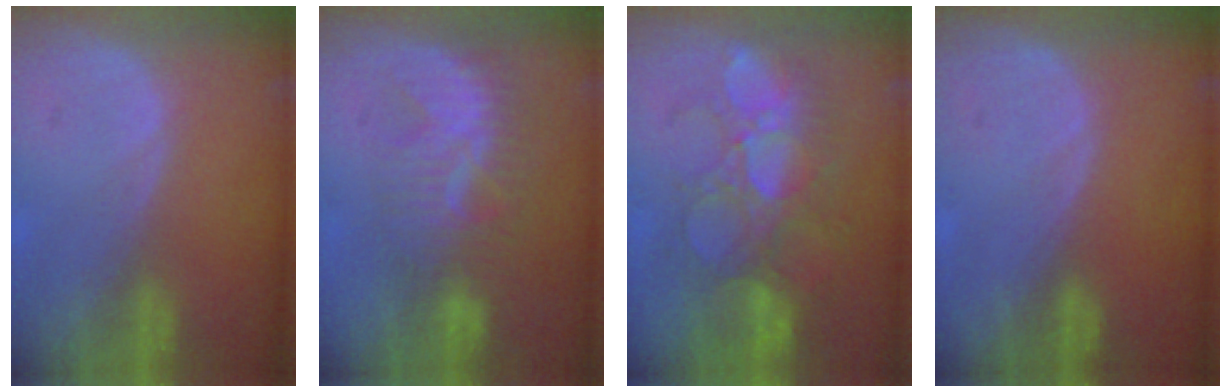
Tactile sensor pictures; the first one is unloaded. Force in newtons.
{"total": 7.7, "press": 7.3, "slide": 2.3}
{"total": 10.7, "press": 9.4, "slide": 5.1}
{"total": 0.0}